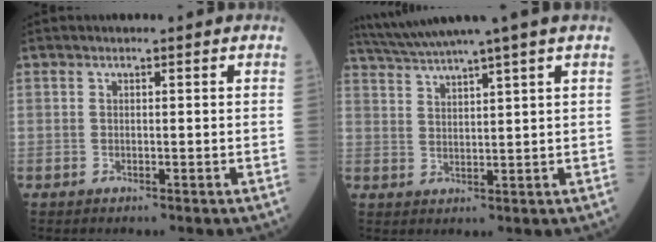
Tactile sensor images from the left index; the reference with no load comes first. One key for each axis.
{"total": 8.5, "fx": 7.1, "fy": -2.3, "fz": 4.0, "tx": -0.071, "ty": 0.013, "tz": 0.122}